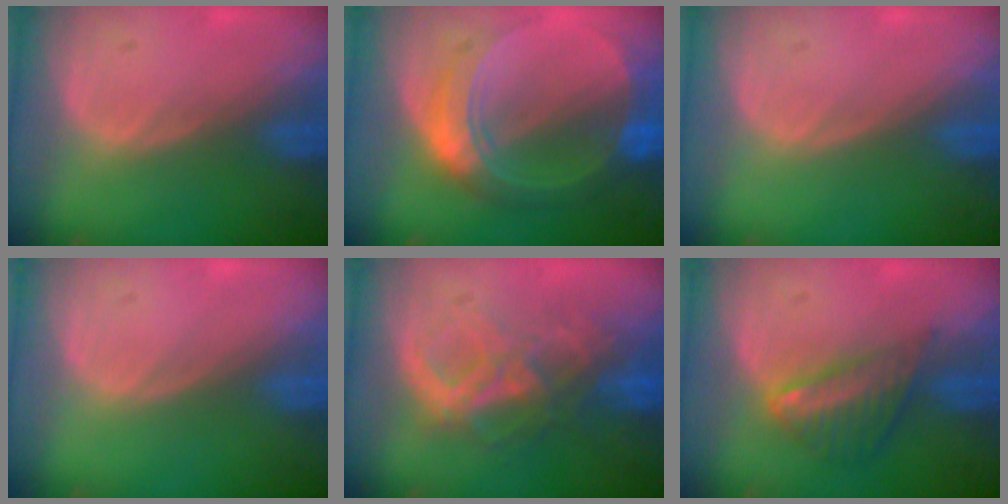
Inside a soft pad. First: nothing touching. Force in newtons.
{"total": 8.7, "press": 8.7, "slide": 0.6}
{"total": 0.0}
{"total": 0.0}
{"total": 8.6, "press": 7.5, "slide": 4.2}
{"total": 6.1, "press": 5.3, "slide": 3.0}